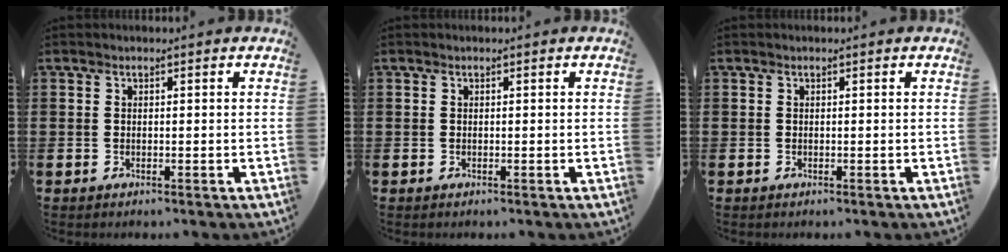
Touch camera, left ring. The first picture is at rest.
{"total": 0.0}
{"total": 0.0}